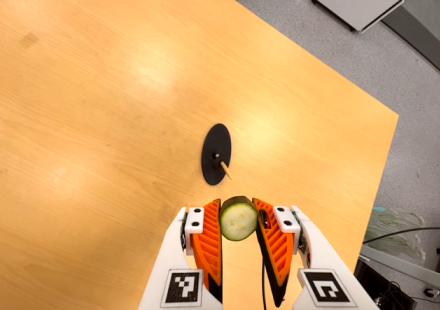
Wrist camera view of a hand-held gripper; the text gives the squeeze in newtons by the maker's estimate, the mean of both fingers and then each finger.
{"total": 7.7, "left": 7.4, "right": 8.0}